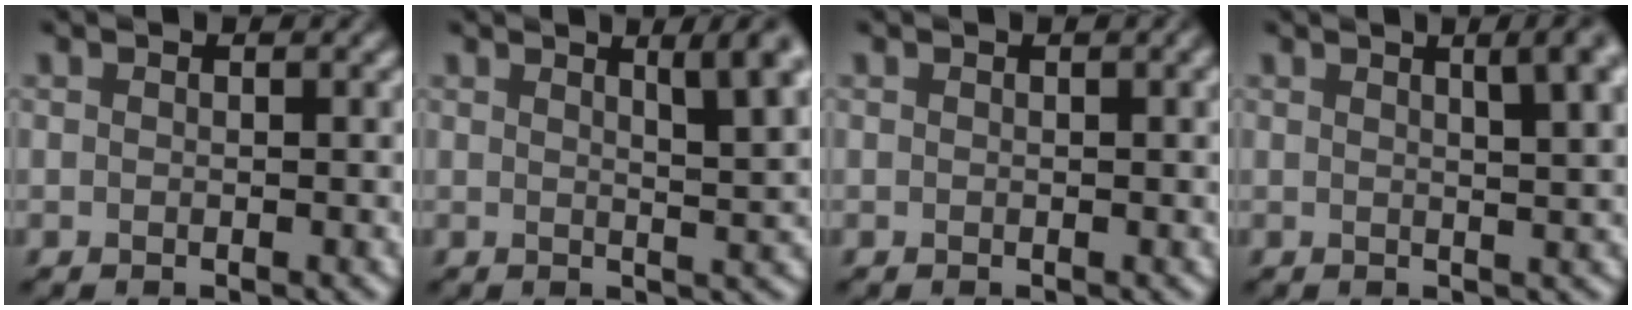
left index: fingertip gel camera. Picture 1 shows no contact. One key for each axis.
{"total": 5.8, "fx": 2.8, "fy": 1.7, "fz": 4.8, "tx": -0.034, "ty": 0.016, "tz": 0.032}
{"total": 1.0, "fx": 0.2, "fy": 0.2, "fz": 0.9, "tx": -0.010, "ty": 0.004, "tz": 0.002}
{"total": 7.2, "fx": 3.2, "fy": 2.9, "fz": 5.8, "tx": -0.030, "ty": 0.040, "tz": 0.015}